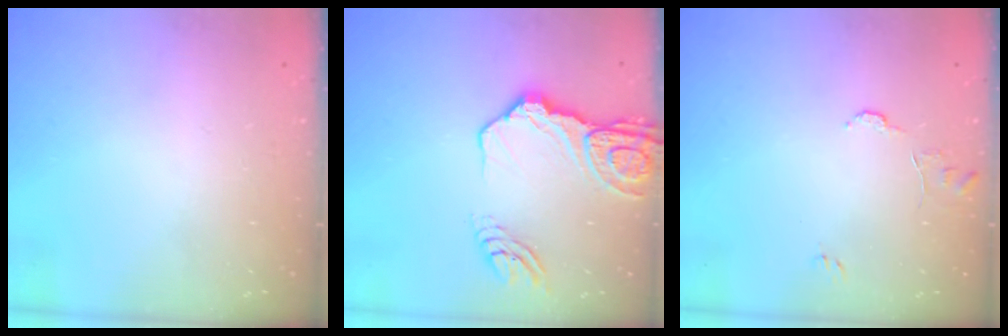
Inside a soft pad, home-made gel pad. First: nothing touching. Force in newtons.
{"total": 14.8, "press": 14.7, "slide": 1.7}
{"total": 7.7, "press": 7.6, "slide": 0.7}